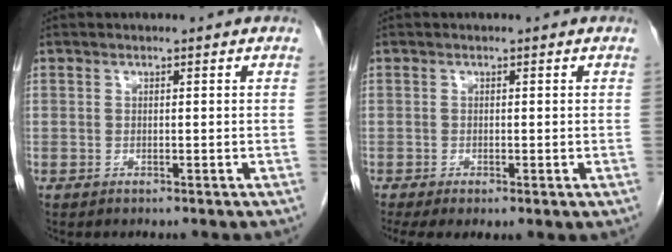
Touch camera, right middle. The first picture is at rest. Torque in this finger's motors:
{"motor_torque": [1.10, -1.04, 0.17, 0.07]}